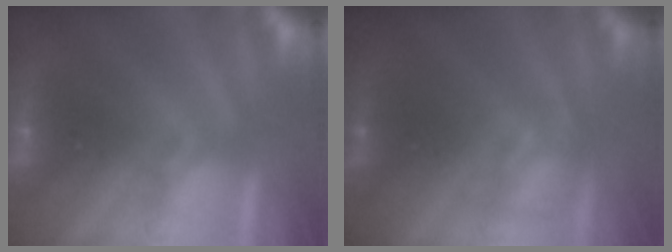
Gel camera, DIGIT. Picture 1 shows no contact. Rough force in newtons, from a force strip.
{"total": 2.5}